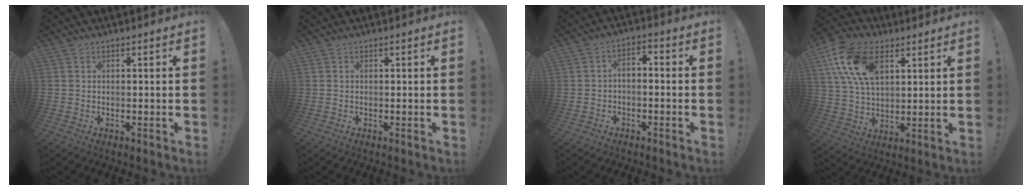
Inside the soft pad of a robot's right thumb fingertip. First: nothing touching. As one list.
[{"total": 0.0}, {"total": 3.5, "force": [-2.1, 1.8, 2.1], "torque": [-0.042, 0.005, -0.041]}, {"total": 17.6, "force": [7.6, 10.8, 11.6], "torque": [-0.218, -0.020, 0.140]}]